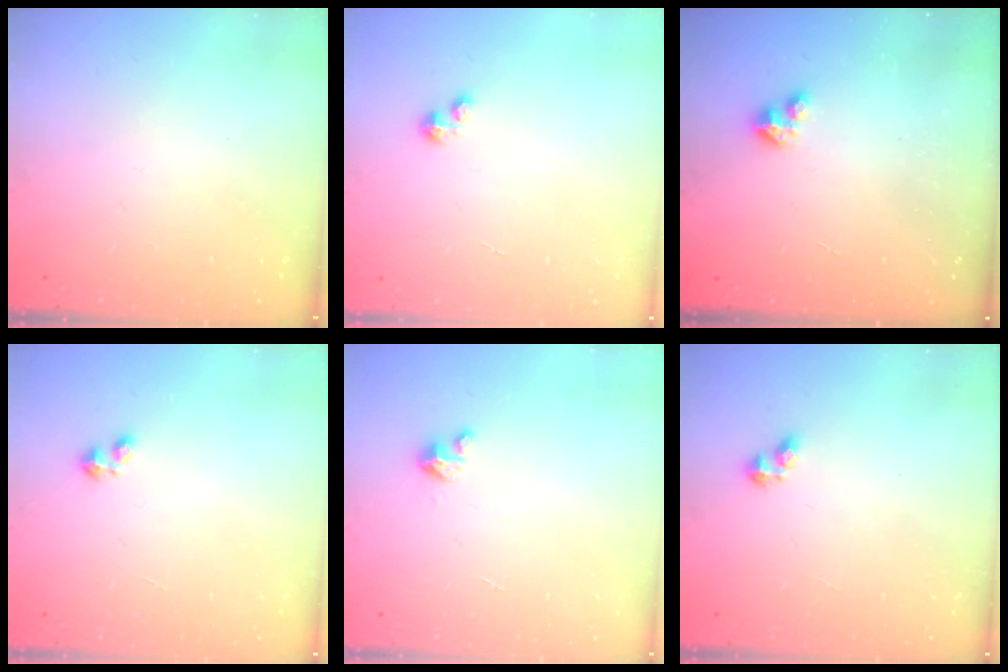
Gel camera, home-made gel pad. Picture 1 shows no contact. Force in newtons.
{"total": 0.9, "press": 0.9, "slide": 0.3}
{"total": 2.9, "press": 2.9, "slide": 0.2}
{"total": 2.2, "press": 2.2, "slide": 0.4}
{"total": 3.2, "press": 3.2, "slide": 0.3}
{"total": 2.7, "press": 2.7, "slide": 0.4}